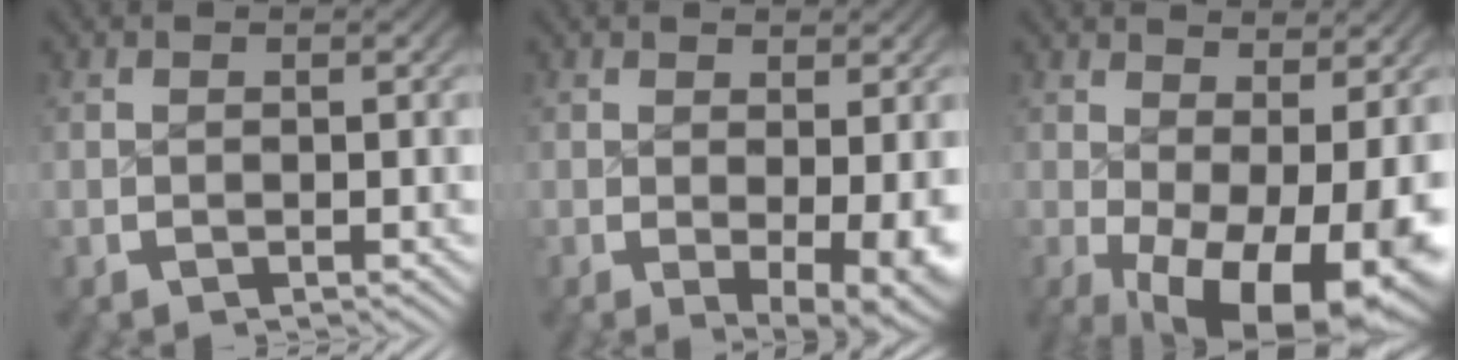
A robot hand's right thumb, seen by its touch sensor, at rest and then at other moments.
{"total": 4.4, "force": [-0.5, 2.0, 3.9], "torque": [-0.059, -0.025, 0.005]}
{"total": 11.0, "force": [-2.8, 5.9, 8.8], "torque": [-0.141, -0.054, -0.013]}